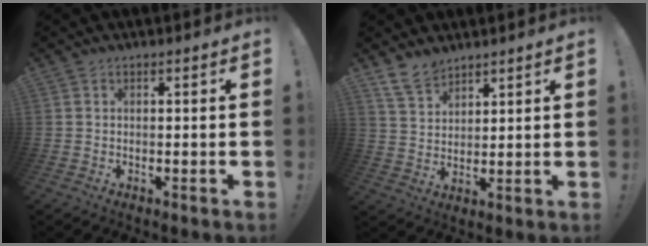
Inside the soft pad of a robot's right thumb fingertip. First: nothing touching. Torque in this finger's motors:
{"motor_torque": [0.73, 0.67, 0.44, 0.47, 0.04]}